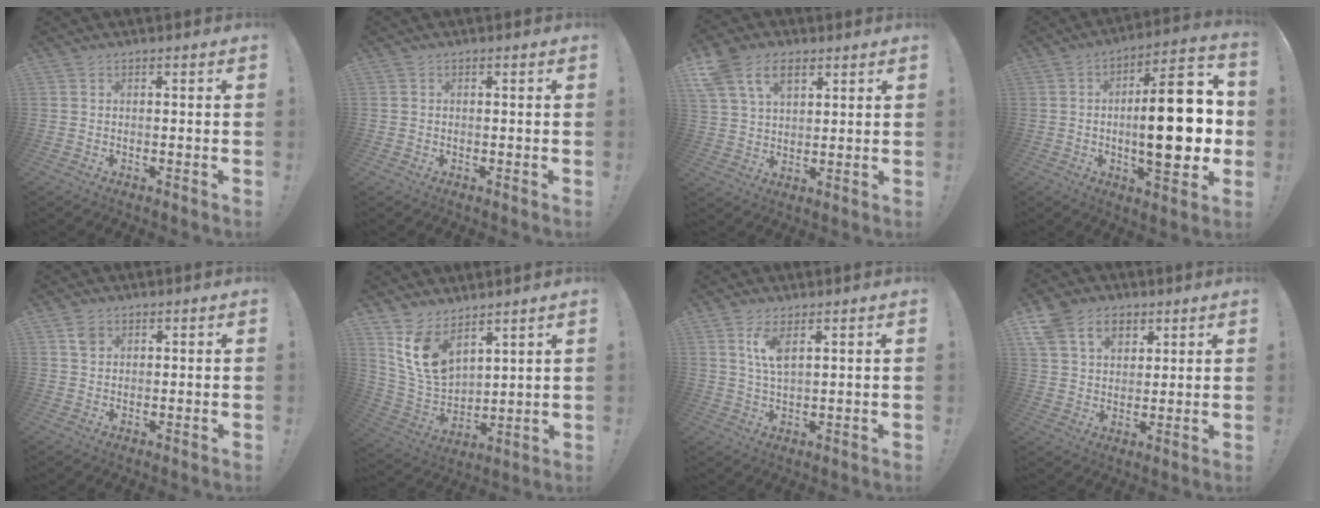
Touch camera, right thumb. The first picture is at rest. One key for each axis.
{"total": 0.7, "fx": -0.3, "fy": 0.7, "fz": -0.1, "tx": 0.002, "ty": 0.003, "tz": -0.005}
{"total": 11.6, "fx": 6.1, "fy": 7.4, "fz": 6.4, "tx": -0.128, "ty": -0.008, "tz": 0.119}
{"total": 22.0, "fx": -1.1, "fy": 6.9, "fz": 20.9, "tx": -0.313, "ty": -0.004, "tz": -0.022}
{"total": 2.8, "fx": 1.6, "fy": 2.1, "fz": 0.8, "tx": 0.003, "ty": -0.006, "tz": 0.026}
{"total": 12.5, "fx": 8.1, "fy": 6.9, "fz": 6.6, "tx": -0.130, "ty": -0.052, "tz": 0.161}
{"total": 5.9, "fx": 2.9, "fy": 1.7, "fz": 4.9, "tx": -0.088, "ty": -0.012, "tz": 0.048}
{"total": 11.9, "fx": 6.4, "fy": 8.6, "fz": 5.2, "tx": -0.083, "ty": -0.020, "tz": 0.125}